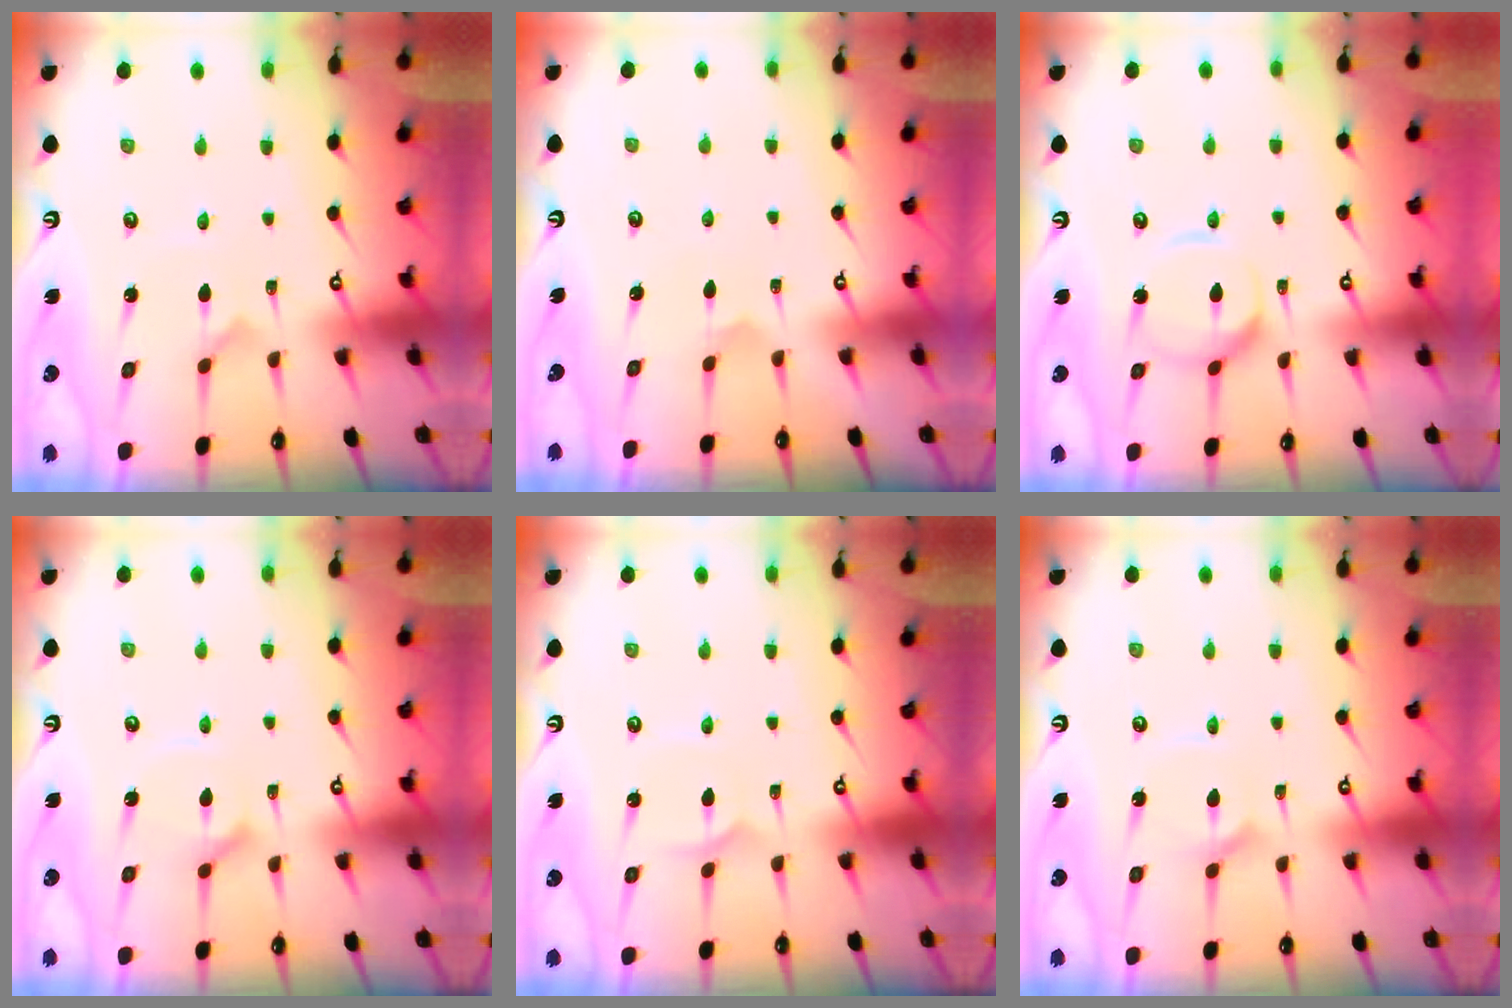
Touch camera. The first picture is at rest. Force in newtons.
{"total": 3.2, "press": 3.1, "slide": 0.2}
{"total": 9.0, "press": 9.0, "slide": 0.9}
{"total": 6.0, "press": 6.0, "slide": 0.8}
{"total": 1.7, "press": 1.6, "slide": 0.1}
{"total": 3.3, "press": 3.3, "slide": 0.4}